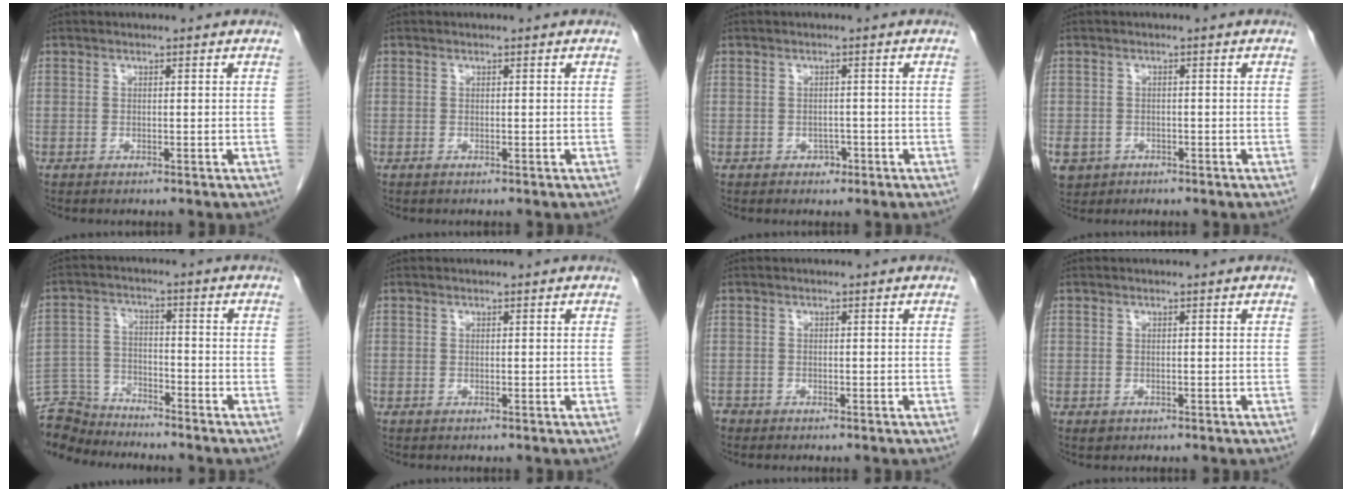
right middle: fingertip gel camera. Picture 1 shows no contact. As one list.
[{"total": 0.0}, {"total": 1.5, "force": [-0.8, 1.1, 0.6], "torque": [-0.008, 0.004, -0.009]}, {"total": 6.6, "force": [-3.0, 5.6, 1.9], "torque": [-0.052, -0.001, -0.042]}, {"total": 9.5, "force": [-9.4, 1.4, 0.4], "torque": [-0.014, 0.006, -0.181]}, {"total": 0.0}, {"total": 1.2, "force": [-1.0, 0.7, 0.1], "torque": [-0.005, 0.001, -0.018]}, {"total": 0.7, "force": [-0.3, 0.6, 0.3], "torque": [-0.007, 0.001, 0.000]}]